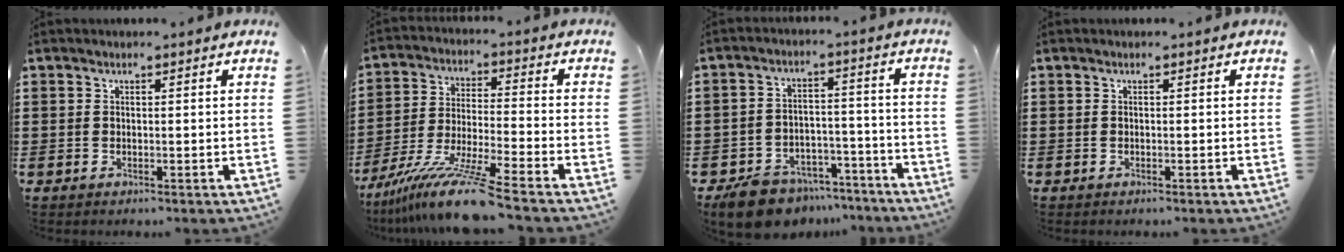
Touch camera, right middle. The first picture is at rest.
{"total": 12.1, "force": [-10.1, -0.4, 6.6], "torque": [-0.127, -0.002, -0.193]}
{"total": 7.5, "force": [-7.0, 2.1, 1.5], "torque": [-0.031, 0.027, -0.135]}
{"total": 0.0}